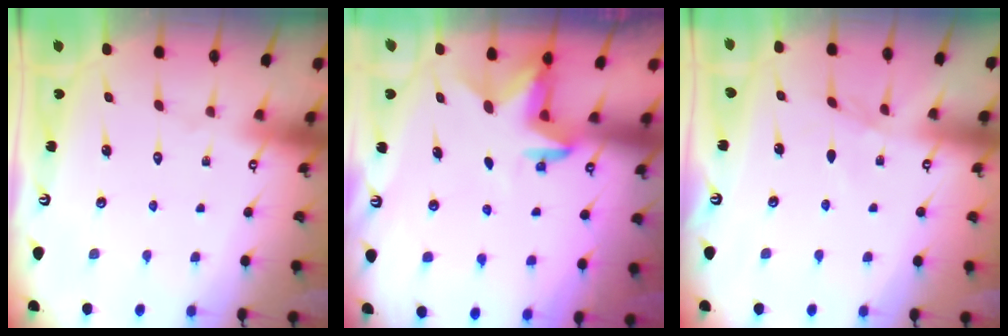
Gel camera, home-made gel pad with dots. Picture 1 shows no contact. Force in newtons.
{"total": 3.1, "press": 3.0, "slide": 0.8}
{"total": 2.6, "press": 2.5, "slide": 0.4}